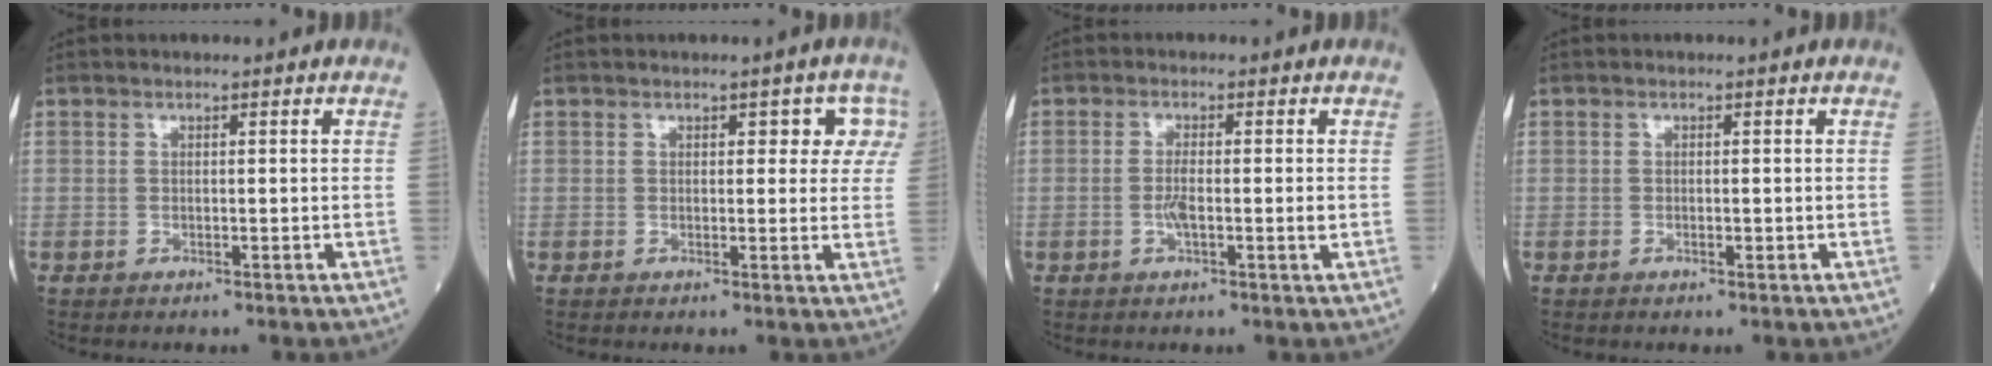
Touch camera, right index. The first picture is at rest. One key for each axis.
{"total": 4.3, "fx": 1.8, "fy": 2.5, "fz": 3.1, "tx": -0.012, "ty": 0.013, "tz": 0.013}
{"total": 3.1, "fx": -0.6, "fy": 0.3, "fz": 3.0, "tx": -0.063, "ty": -0.002, "tz": -0.013}
{"total": 0.6, "fx": -0.3, "fy": 0.1, "fz": 0.5, "tx": -0.011, "ty": -0.001, "tz": -0.003}